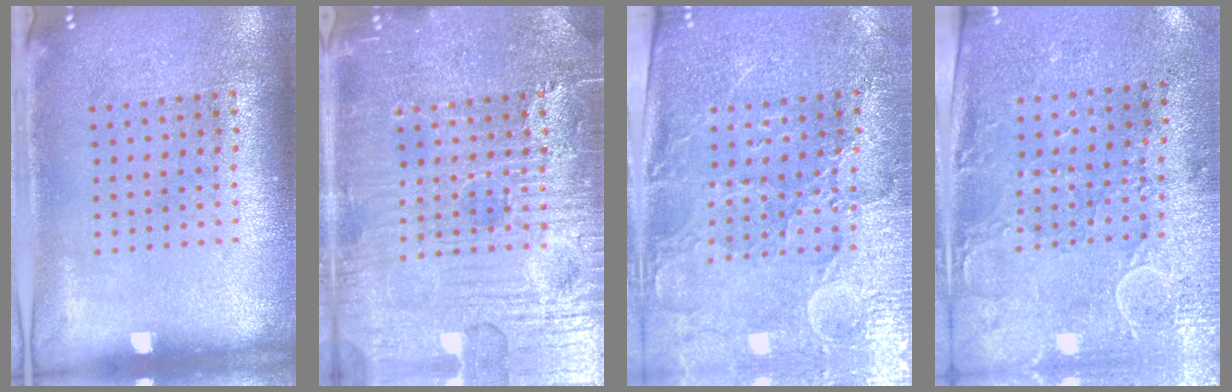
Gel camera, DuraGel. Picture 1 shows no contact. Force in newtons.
{"total": 4.8, "press": 4.8, "slide": 0.5}
{"total": 3.5, "press": 3.3, "slide": 1.1}
{"total": 2.9, "press": 2.4, "slide": 1.7}